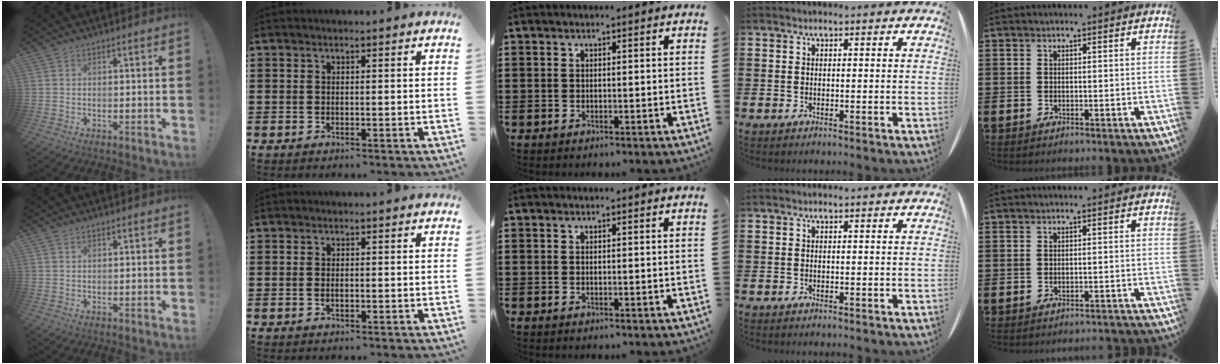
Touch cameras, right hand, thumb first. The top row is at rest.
{"thumb": {"total": 0.6, "force": [0.5, 0.1, 0.3], "torque": [0.002, -0.004, 0.009]}, "index": {"total": 0.7, "force": [-0.2, 0.2, 0.6], "torque": [-0.013, -0.001, -0.004]}, "little": {"total": 1.0, "force": [-1.0, -0.1, 0.0], "torque": [-0.002, 0.003, -0.020]}}